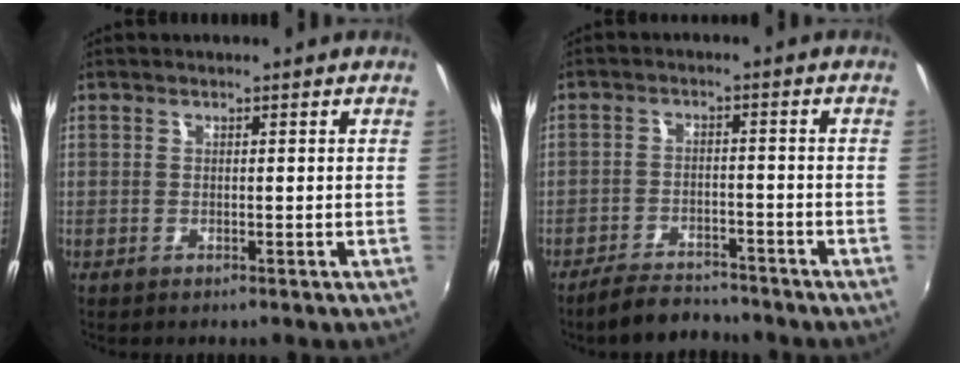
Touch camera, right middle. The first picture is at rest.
{"total": 7.3, "force": [-6.7, 2.0, 2.2], "torque": [-0.064, 0.001, -0.103]}